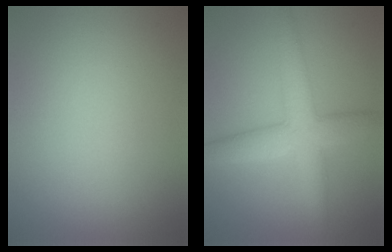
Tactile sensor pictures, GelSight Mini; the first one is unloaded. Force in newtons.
{"total": 5.2, "press": 5.2, "slide": 0.2}